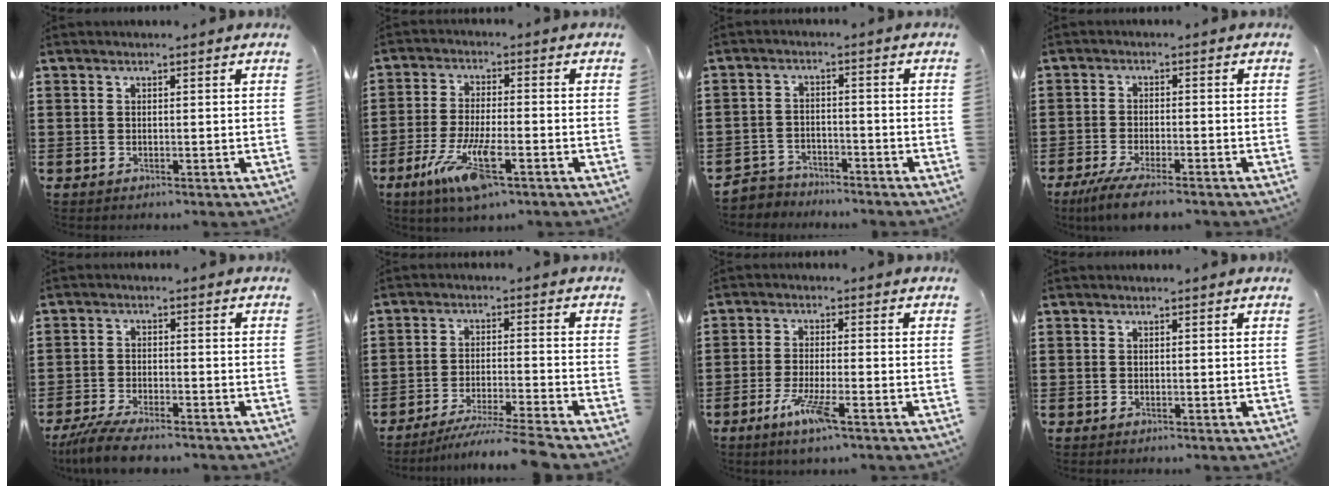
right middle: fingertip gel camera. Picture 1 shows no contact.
{"total": 9.8, "force": [-4.6, 2.6, 8.3], "torque": [-0.174, -0.009, -0.082]}
{"total": 3.4, "force": [-3.3, 0.6, -0.4], "torque": [-0.004, -0.002, -0.073]}
{"total": 4.5, "force": [-3.8, 0.2, 2.4], "torque": [-0.061, -0.016, -0.076]}
{"total": 5.2, "force": [-4.7, 0.6, 2.2], "torque": [-0.056, -0.011, -0.092]}
{"total": 6.2, "force": [-5.6, -0.5, 2.5], "torque": [-0.045, -0.018, -0.108]}
{"total": 5.8, "force": [-3.1, 0.8, 4.8], "torque": [-0.102, -0.013, -0.057]}
{"total": 0.0}